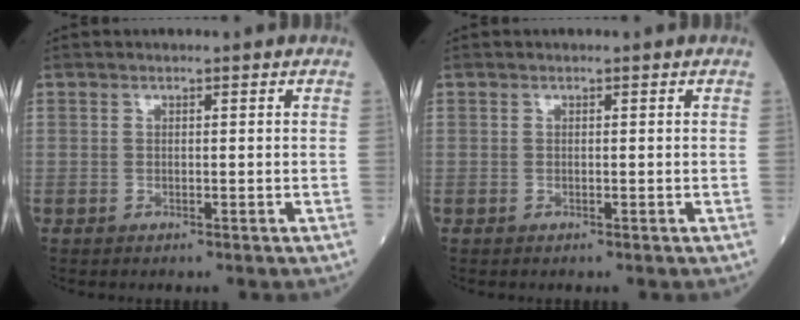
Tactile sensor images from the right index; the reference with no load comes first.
{"total": 0.0}